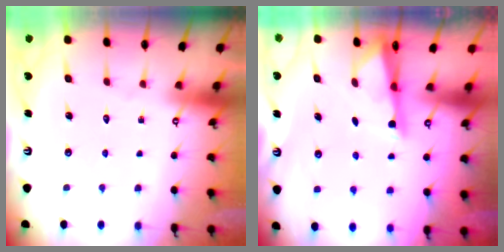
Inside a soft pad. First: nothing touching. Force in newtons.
{"total": 2.8, "press": 2.8, "slide": 0.6}